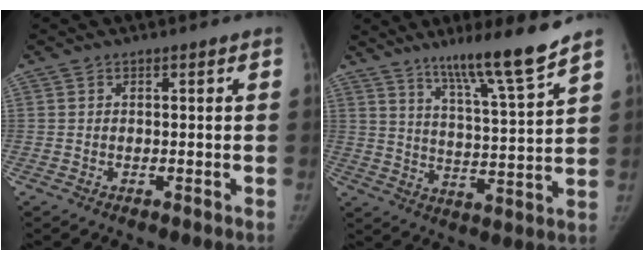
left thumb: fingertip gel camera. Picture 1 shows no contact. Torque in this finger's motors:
{"motor_torque": [0.30, -0.06, 0.88, -0.67, 0.06]}